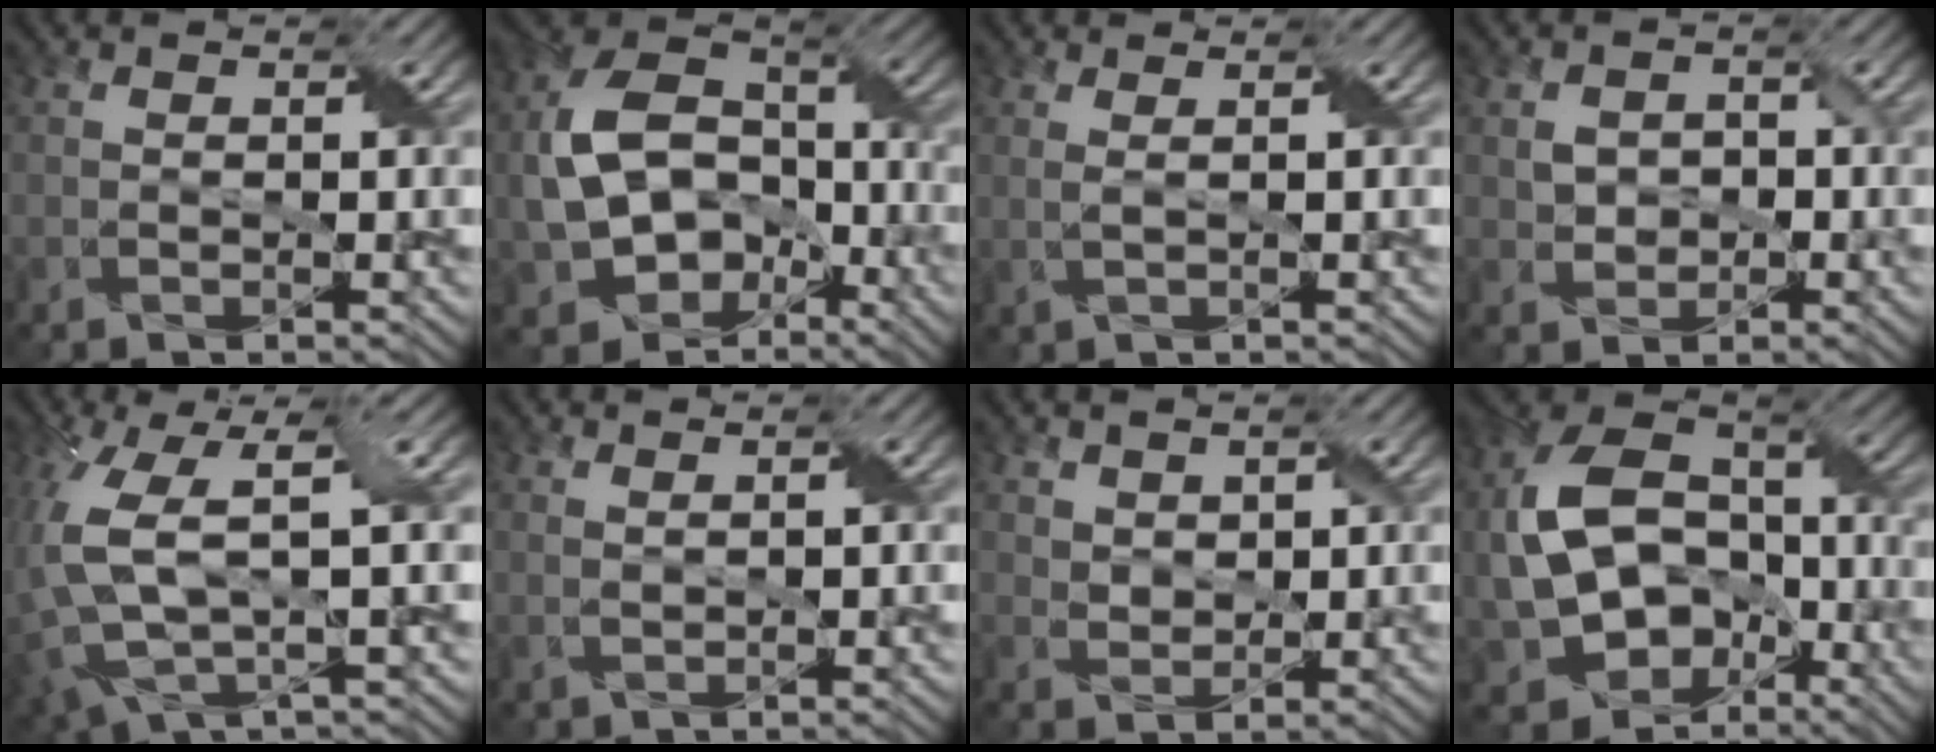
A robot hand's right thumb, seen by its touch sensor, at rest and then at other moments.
{"total": 13.0, "force": [-3.3, 9.5, 8.2], "torque": [-0.171, -0.002, -0.070]}
{"total": 1.5, "force": [0.5, 0.4, 1.3], "torque": [-0.028, 0.005, 0.003]}
{"total": 2.2, "force": [0.0, 2.0, 1.0], "torque": [-0.022, 0.000, 0.000]}
{"total": 10.5, "force": [0.7, 4.2, 9.6], "torque": [-0.240, -0.021, 0.016]}
{"total": 1.2, "force": [0.9, 0.4, 0.7], "torque": [-0.012, -0.002, 0.009]}
{"total": 2.0, "force": [1.6, 1.3, 0.3], "torque": [-0.010, -0.003, 0.037]}
{"total": 14.3, "force": [-3.2, 10.3, 9.4], "torque": [-0.201, -0.002, -0.067]}